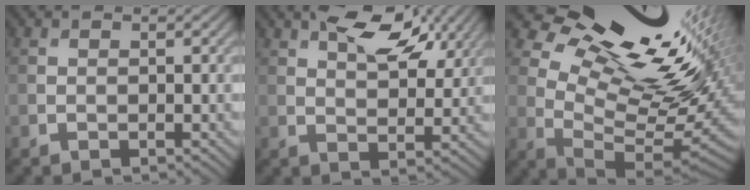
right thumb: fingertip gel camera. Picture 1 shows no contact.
{"total": 9.3, "force": [5.1, 4.1, 6.6], "torque": [-0.118, 0.007, 0.090]}
{"total": 18.1, "force": [8.9, 8.4, 13.4], "torque": [-0.224, 0.018, 0.157]}